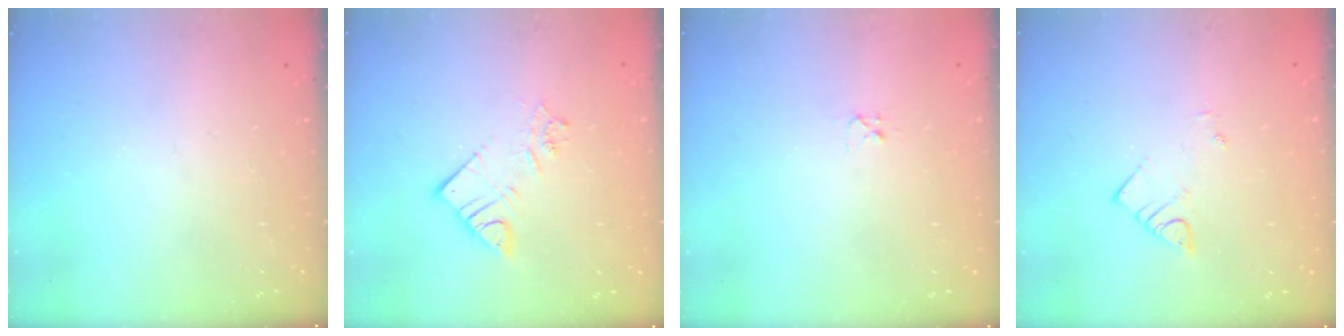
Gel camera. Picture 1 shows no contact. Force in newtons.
{"total": 7.4, "press": 7.4, "slide": 0.4}
{"total": 3.2, "press": 3.2, "slide": 0.4}
{"total": 1.9, "press": 1.8, "slide": 0.4}